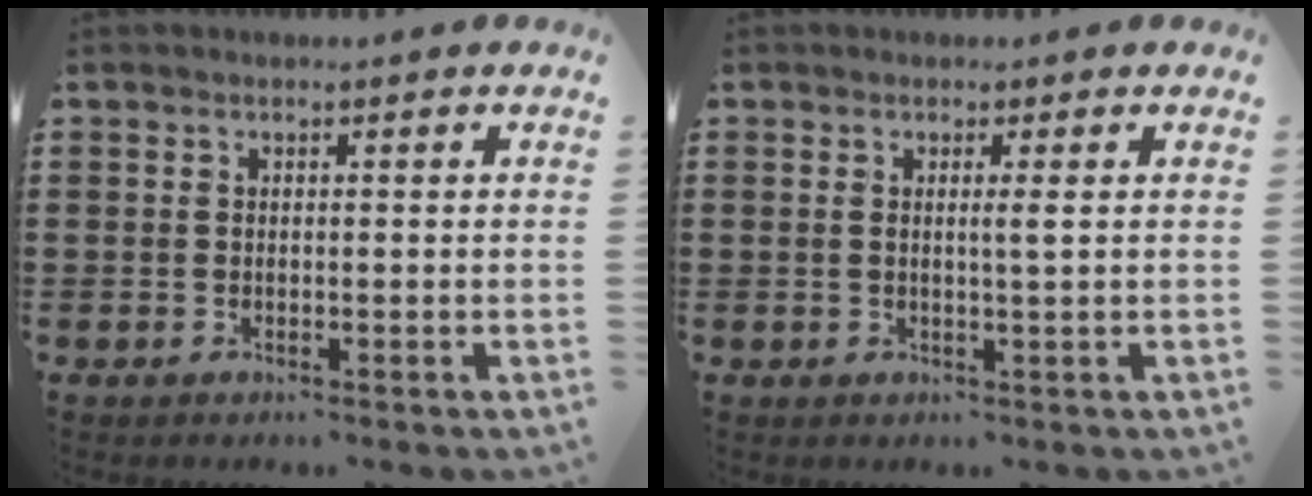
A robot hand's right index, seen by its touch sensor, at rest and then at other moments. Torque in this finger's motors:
{"motor_torque": [-0.07, 0.11, -0.01, 0.00]}